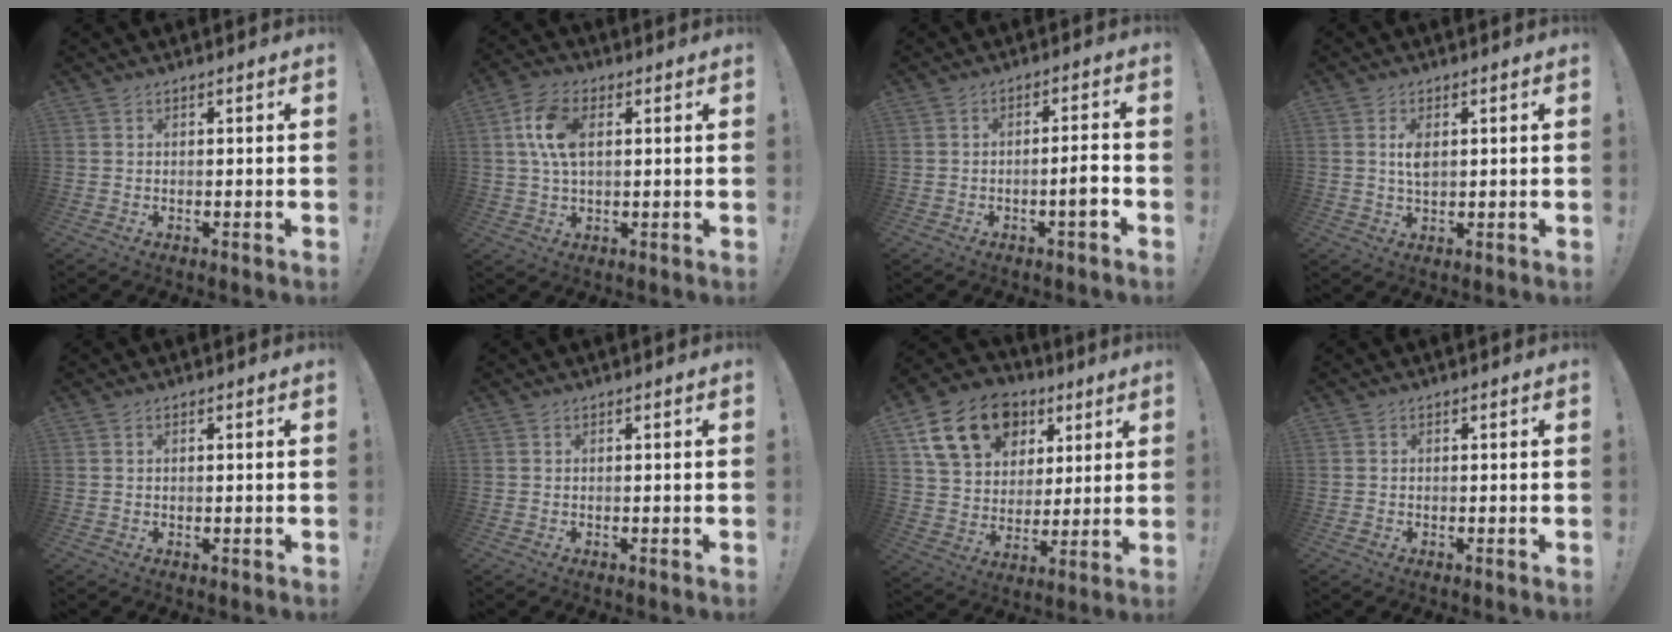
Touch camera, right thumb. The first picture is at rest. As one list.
[{"total": 10.6, "force": [2.5, 6.3, 8.1], "torque": [-0.158, 0.002, 0.045]}, {"total": 5.3, "force": [-2.0, 0.9, 4.8], "torque": [-0.067, 0.002, -0.034]}, {"total": 3.9, "force": [0.9, 1.9, 3.3], "torque": [-0.054, -0.003, 0.012]}, {"total": 0.7, "force": [0.4, 0.4, 0.4], "torque": [0.000, -0.002, 0.005]}, {"total": 0.0}, {"total": 18.5, "force": [8.9, 13.3, 9.4], "torque": [-0.146, -0.030, 0.172]}, {"total": 0.7, "force": [-0.2, 0.6, 0.2], "torque": [-0.003, 0.003, -0.004]}]